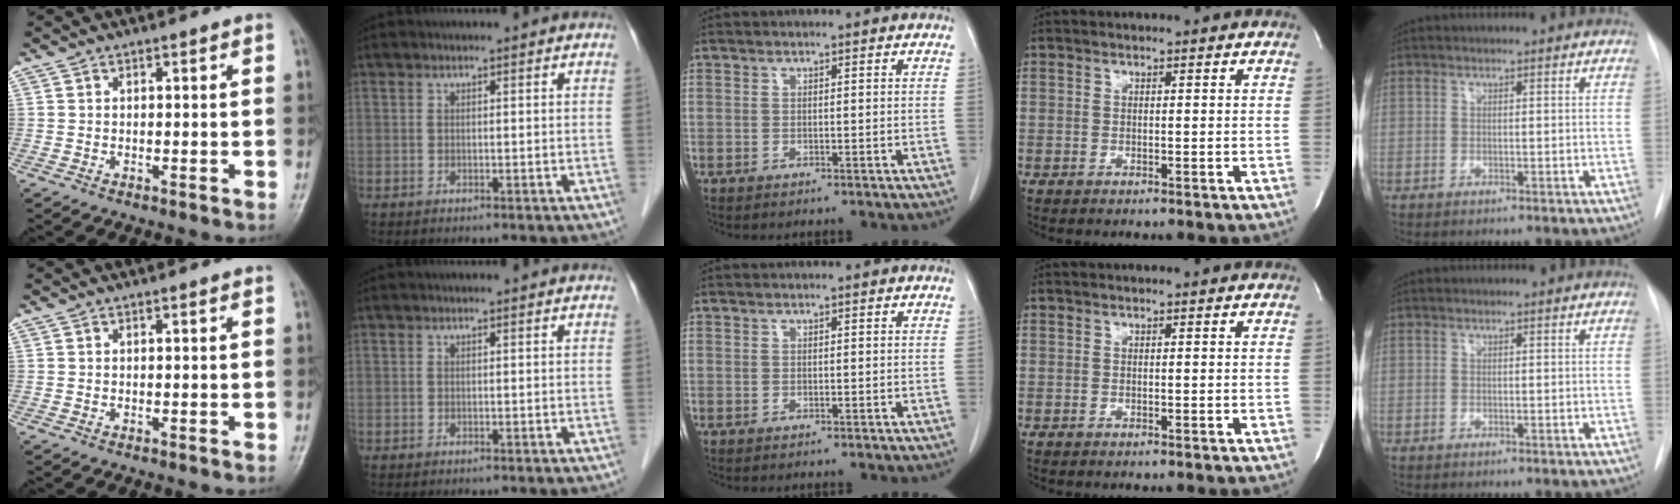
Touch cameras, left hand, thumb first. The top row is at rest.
{}